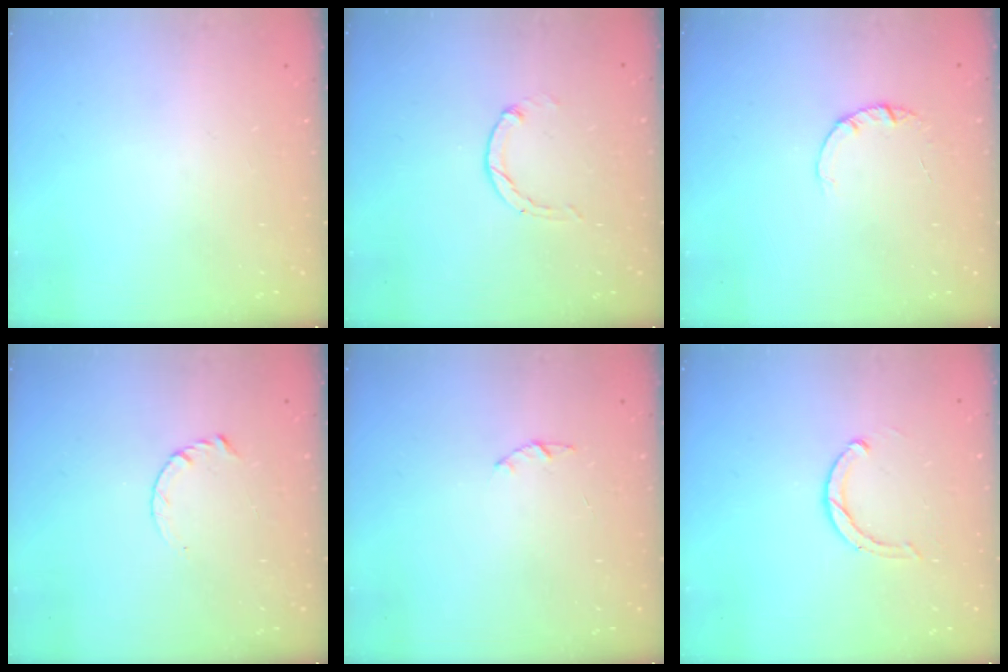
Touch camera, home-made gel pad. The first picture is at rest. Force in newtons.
{"total": 0.8, "press": 0.7, "slide": 0.2}
{"total": 1.4, "press": 1.4, "slide": 0.2}
{"total": 3.5, "press": 3.5, "slide": 0.4}
{"total": 1.0, "press": 0.9, "slide": 0.3}
{"total": 3.0, "press": 2.9, "slide": 0.5}